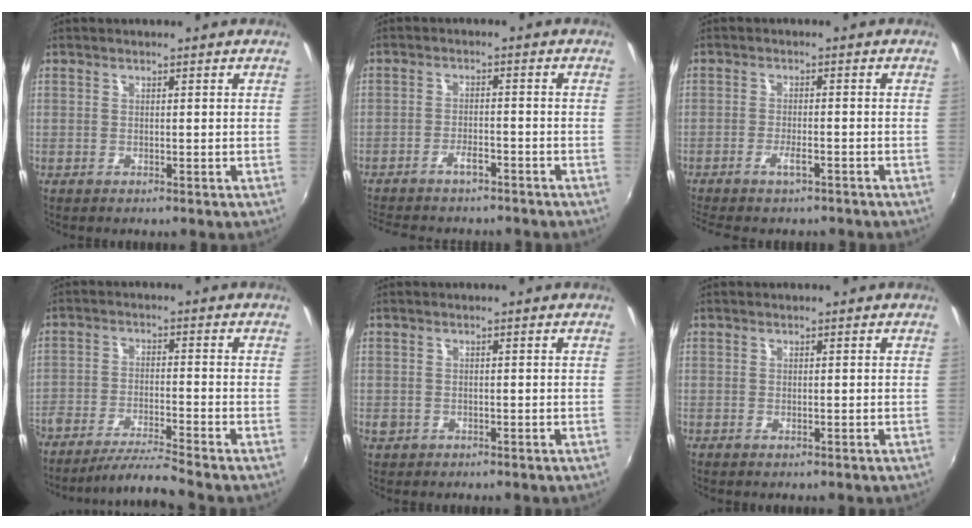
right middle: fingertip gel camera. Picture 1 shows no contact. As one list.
[{"total": 8.1, "force": [-6.9, 2.4, 3.5], "torque": [-0.087, -0.002, -0.106]}, {"total": 4.6, "force": [-3.6, 0.9, 2.7], "torque": [-0.067, -0.006, -0.062]}, {"total": 7.4, "force": [-6.8, -1.4, 2.5], "torque": [-0.072, -0.004, -0.126]}, {"total": 1.8, "force": [-0.6, 1.6, 0.6], "torque": [-0.012, -0.003, -0.011]}, {"total": 0.0}]